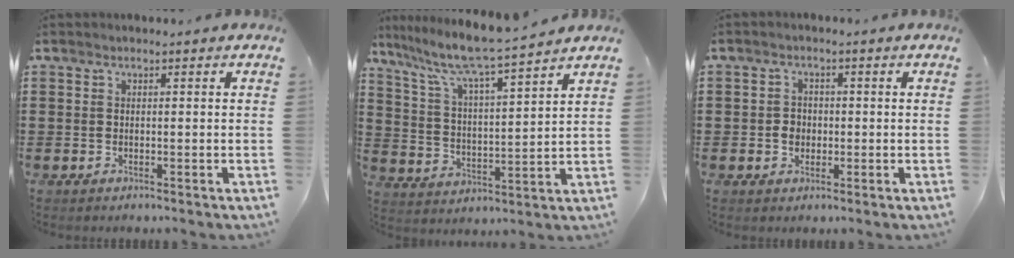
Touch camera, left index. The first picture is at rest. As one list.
[{"total": 8.4, "force": [7.4, 0.0, 4.0], "torque": [-0.110, -0.049, 0.121]}, {"total": 2.4, "force": [-0.3, 2.0, 1.2], "torque": [-0.029, 0.004, -0.008]}]